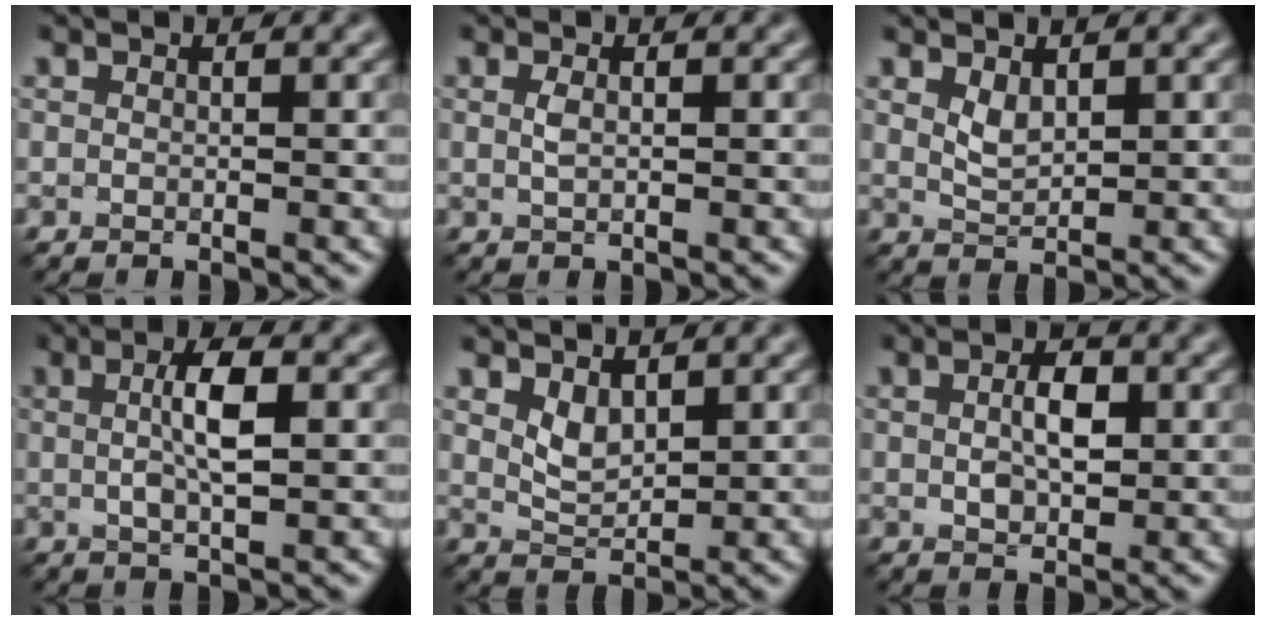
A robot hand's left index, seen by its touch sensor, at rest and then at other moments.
{"total": 0.8, "force": [0.2, 0.3, 0.7], "torque": [-0.018, 0.002, 0.004]}
{"total": 1.7, "force": [0.9, 0.9, 1.1], "torque": [-0.023, -0.003, 0.024]}
{"total": 4.0, "force": [0.6, 1.1, 3.8], "torque": [-0.072, 0.005, 0.008]}
{"total": 2.0, "force": [1.1, 1.1, 1.2], "torque": [-0.027, -0.005, 0.029]}
{"total": 3.4, "force": [0.4, 1.9, 2.8], "torque": [-0.056, 0.003, 0.007]}